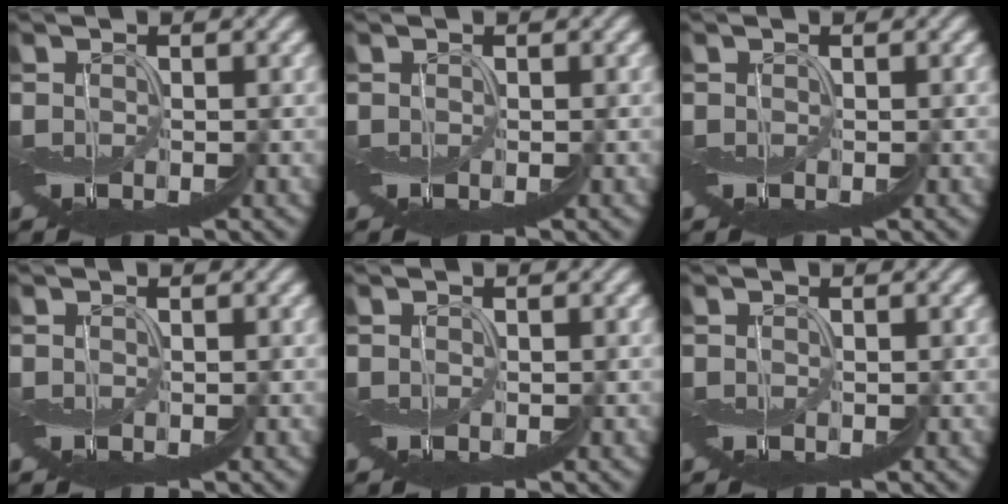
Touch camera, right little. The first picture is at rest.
{"total": 0.0}
{"total": 0.0}
{"total": 0.0}
{"total": 0.0}
{"total": 0.0}